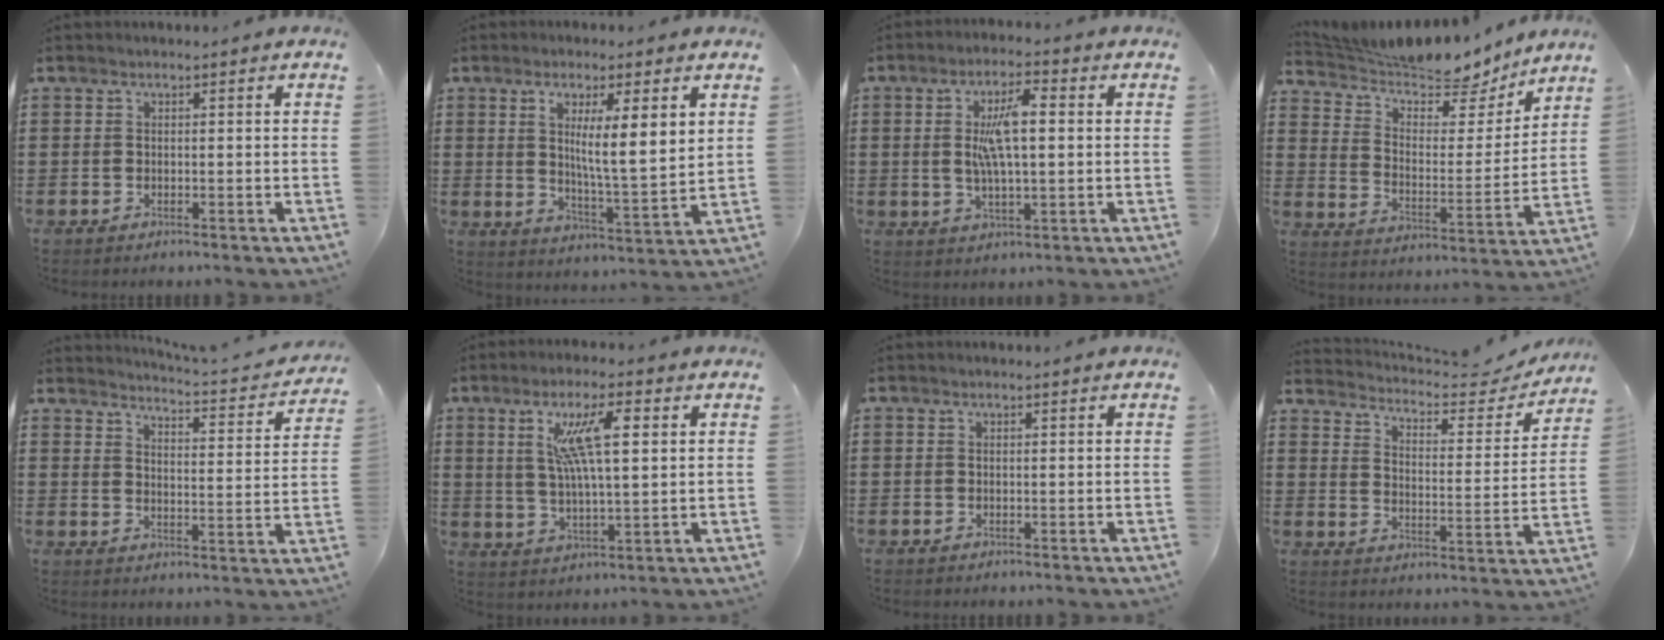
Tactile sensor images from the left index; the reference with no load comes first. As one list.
[{"total": 7.3, "force": [3.2, 0.9, 6.5], "torque": [-0.118, -0.019, 0.049]}, {"total": 7.1, "force": [1.1, 2.2, 6.6], "torque": [-0.145, 0.005, 0.012]}, {"total": 6.9, "force": [6.7, 1.4, 1.3], "torque": [-0.053, -0.053, 0.110]}, {"total": 2.8, "force": [2.8, -0.3, 0.4], "torque": [-0.022, -0.032, 0.038]}, {"total": 10.0, "force": [3.7, 2.7, 8.9], "torque": [-0.166, 0.007, 0.058]}, {"total": 0.0}, {"total": 3.7, "force": [3.6, 0.6, 0.6], "torque": [-0.036, -0.026, 0.054]}]